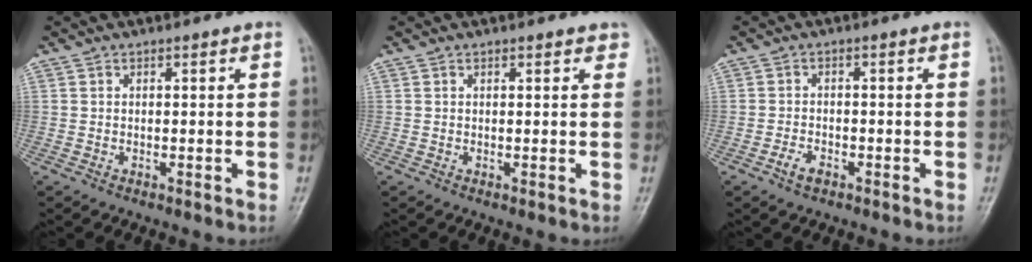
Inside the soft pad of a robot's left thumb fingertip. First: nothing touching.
{"total": 1.4, "force": [1.0, 0.7, 0.8], "torque": [-0.001, -0.002, 0.007]}
{"total": 2.7, "force": [-1.6, 1.4, 1.6], "torque": [-0.033, 0.011, -0.028]}